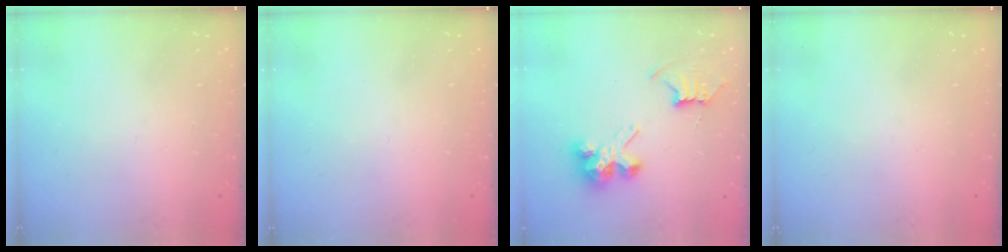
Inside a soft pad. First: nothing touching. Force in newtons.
{"total": 0.0}
{"total": 7.7, "press": 7.7, "slide": 0.3}
{"total": 0.0}